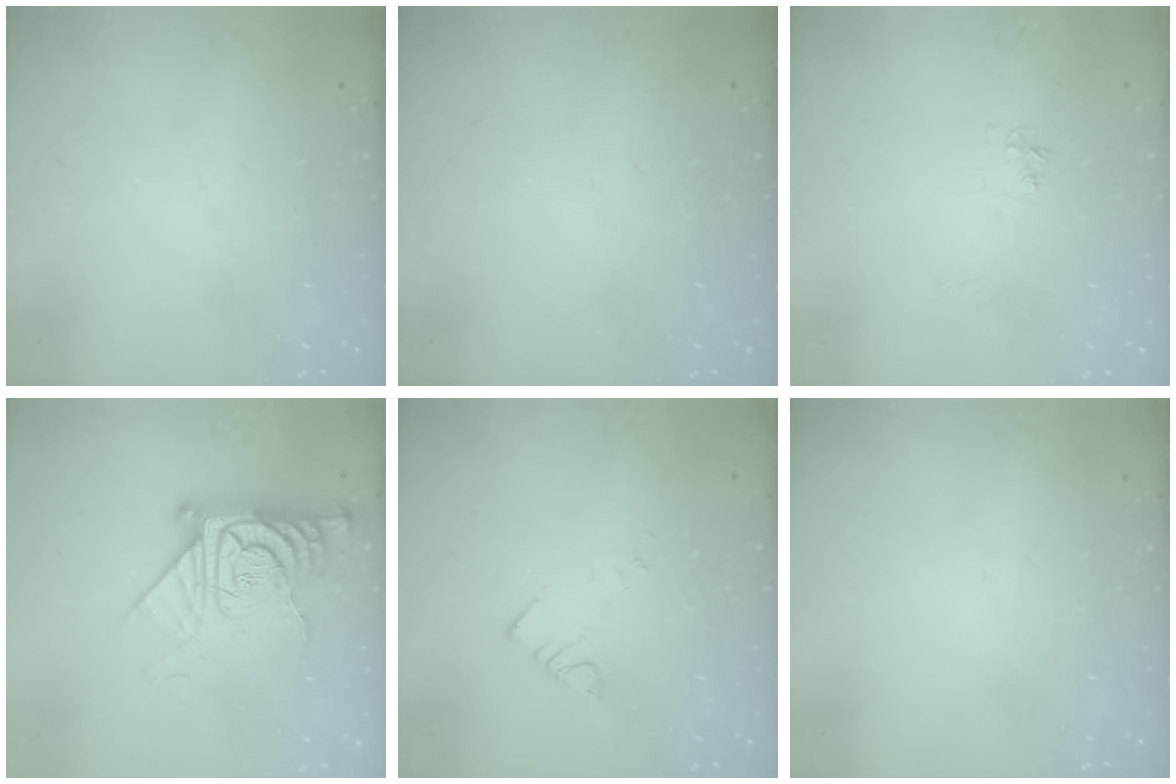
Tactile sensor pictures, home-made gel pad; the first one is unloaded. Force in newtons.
{"total": 0.0}
{"total": 4.9, "press": 4.9, "slide": 0.6}
{"total": 14.0, "press": 13.9, "slide": 1.4}
{"total": 2.5, "press": 2.5, "slide": 0.3}
{"total": 0.0}